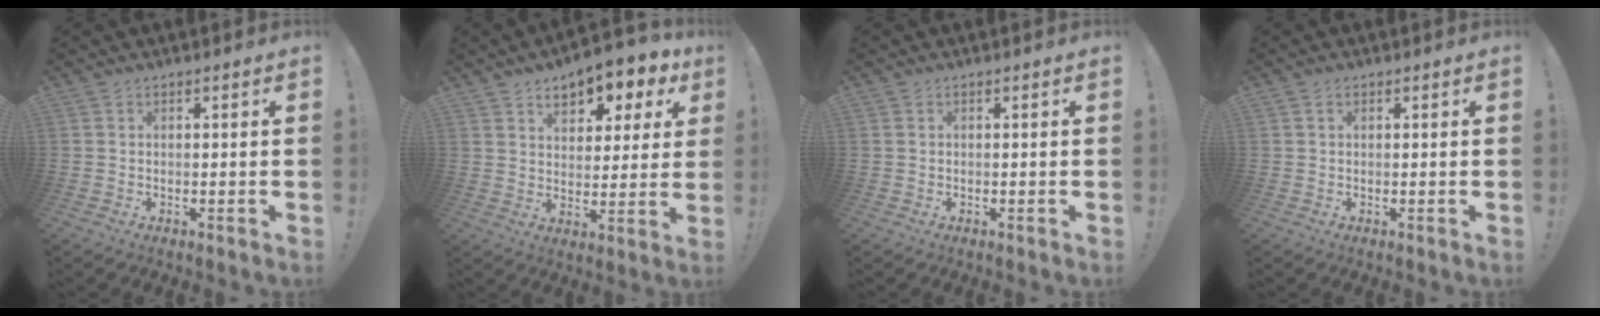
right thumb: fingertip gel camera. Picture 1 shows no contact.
{"total": 9.5, "force": [5.4, 5.5, 5.6], "torque": [-0.071, -0.035, 0.093]}
{"total": 0.0}
{"total": 0.8, "force": [0.5, 0.6, 0.3], "torque": [-0.001, 0.000, 0.008]}